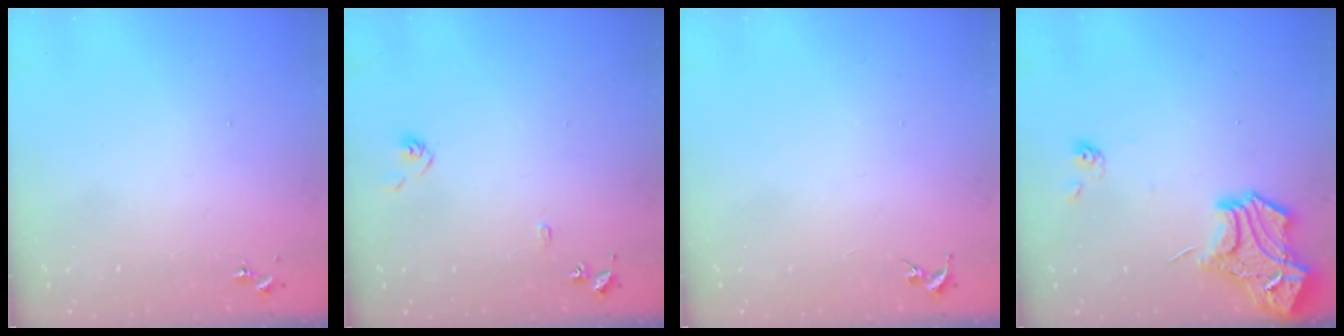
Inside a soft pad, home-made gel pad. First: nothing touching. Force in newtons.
{"total": 7.2, "press": 7.2, "slide": 0.7}
{"total": 0.0}
{"total": 15.5, "press": 15.4, "slide": 1.4}